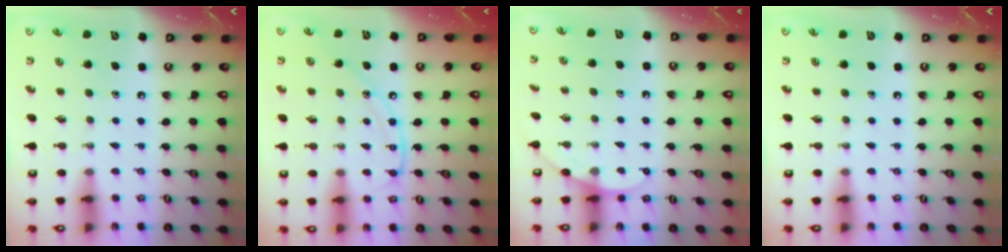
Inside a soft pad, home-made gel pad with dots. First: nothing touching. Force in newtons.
{"total": 11.2, "press": 11.2, "slide": 1.2}
{"total": 3.2, "press": 3.1, "slide": 0.3}
{"total": 0.0}